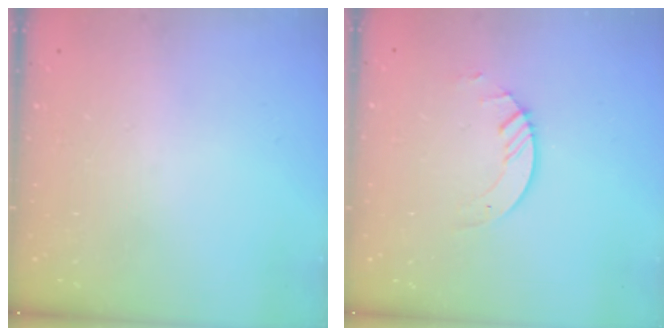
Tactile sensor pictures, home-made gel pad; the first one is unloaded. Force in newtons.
{"total": 3.8, "press": 3.8, "slide": 0.3}